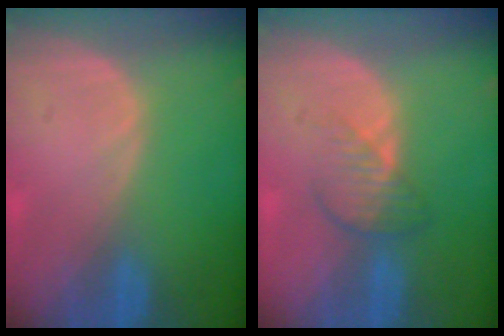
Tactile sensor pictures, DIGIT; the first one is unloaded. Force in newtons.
{"total": 3.8, "press": 3.5, "slide": 1.5}